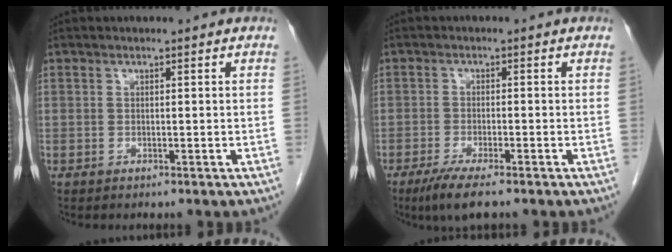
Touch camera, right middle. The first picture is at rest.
{"total": 5.1, "force": [-3.6, 0.6, 3.6], "torque": [-0.066, -0.012, -0.061]}